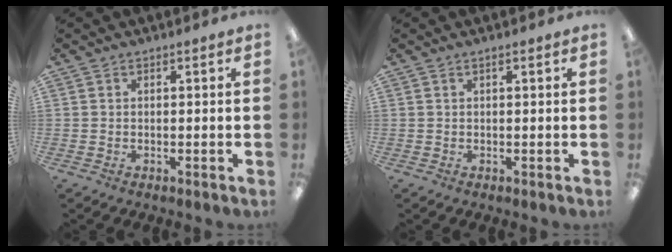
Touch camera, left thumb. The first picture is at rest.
{"total": 0.0}